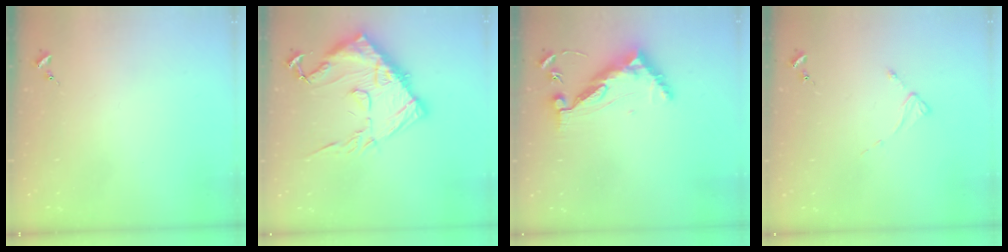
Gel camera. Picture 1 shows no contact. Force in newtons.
{"total": 18.7, "press": 18.6, "slide": 1.2}
{"total": 10.6, "press": 10.5, "slide": 0.9}
{"total": 2.3, "press": 2.3, "slide": 0.3}